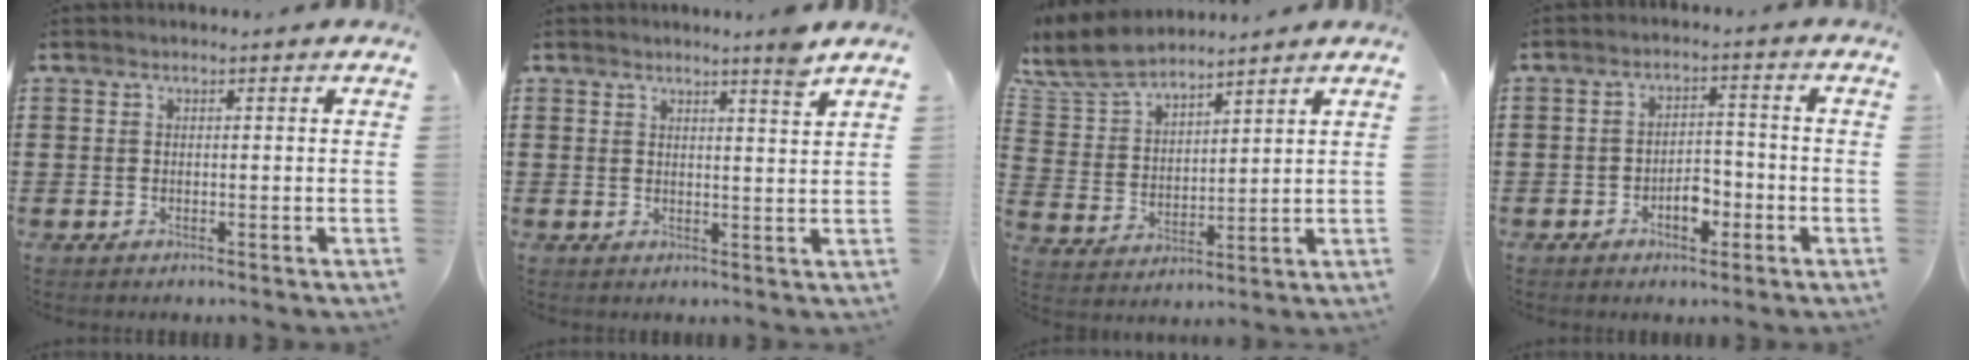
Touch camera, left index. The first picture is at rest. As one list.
[{"total": 3.6, "force": [3.0, -0.7, 1.8], "torque": [-0.028, -0.015, 0.050]}, {"total": 7.9, "force": [7.2, 1.8, 2.5], "torque": [-0.080, -0.027, 0.134]}, {"total": 4.1, "force": [-2.0, 2.3, 2.8], "torque": [-0.044, 0.001, -0.040]}]